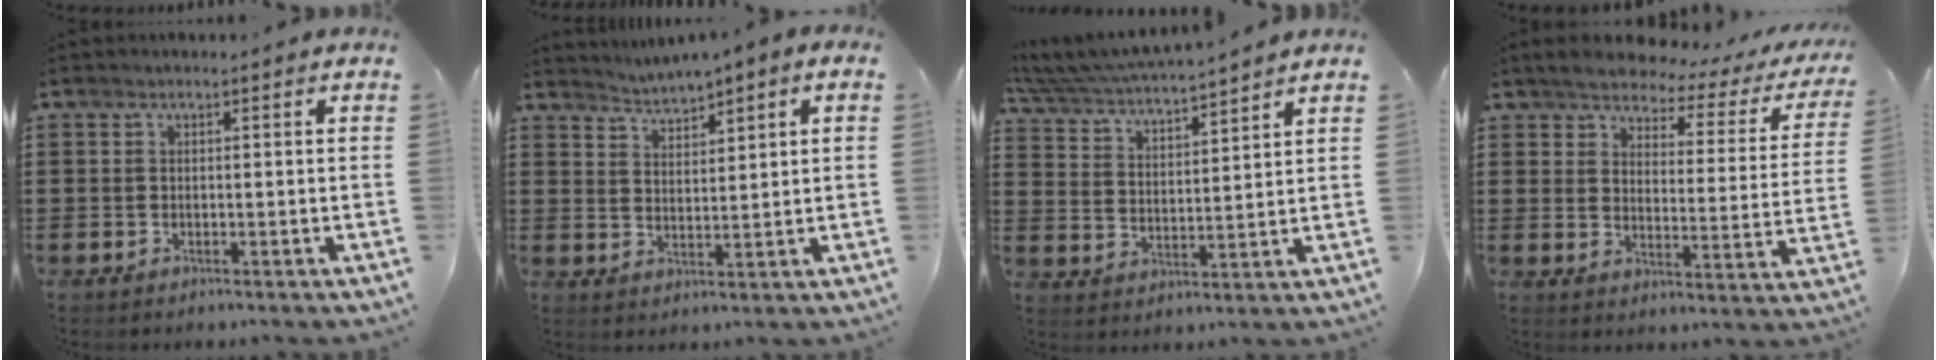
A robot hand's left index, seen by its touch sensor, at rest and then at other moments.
{"total": 1.9, "force": [1.8, 0.2, -0.4], "torque": [-0.003, -0.007, 0.030]}
{"total": 5.0, "force": [4.9, 0.1, 1.1], "torque": [-0.046, -0.032, 0.080]}
{"total": 3.9, "force": [3.7, 0.7, 0.9], "torque": [-0.045, -0.026, 0.058]}